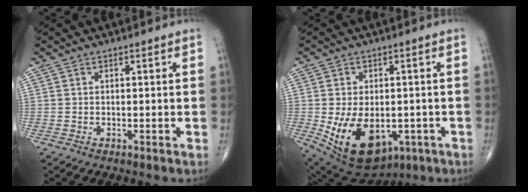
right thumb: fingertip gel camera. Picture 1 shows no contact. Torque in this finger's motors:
{"motor_torque": [-0.43, 1.39, 0.85, 0.54, 0.38]}